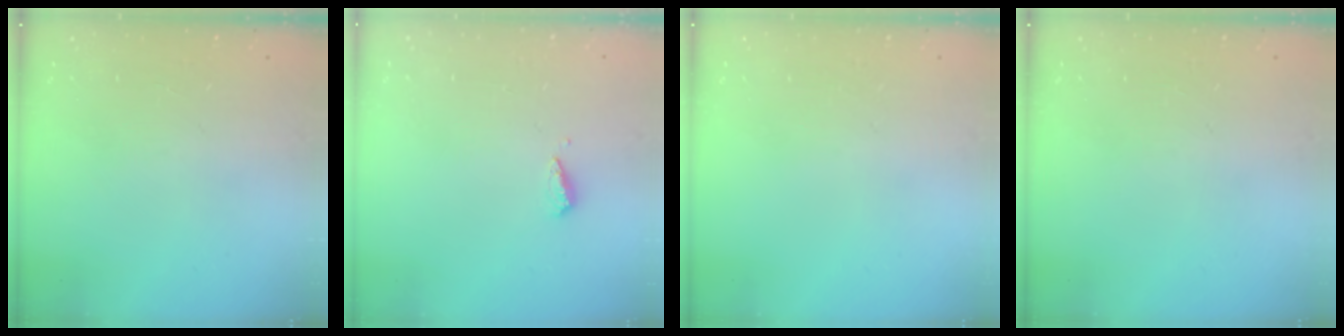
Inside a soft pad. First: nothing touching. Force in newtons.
{"total": 3.0, "press": 3.0, "slide": 0.2}
{"total": 0.0}
{"total": 0.0}